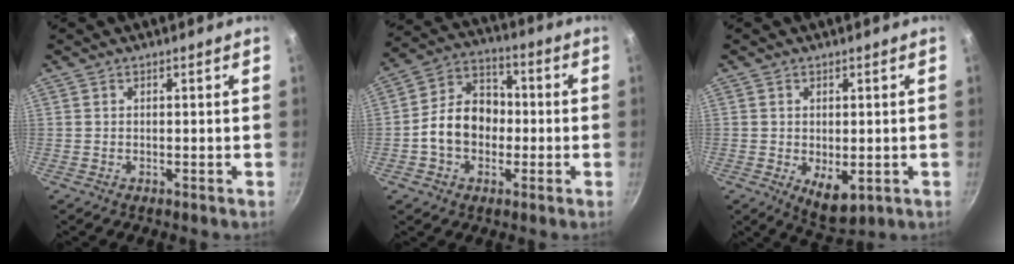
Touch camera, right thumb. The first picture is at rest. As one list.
[{"total": 12.0, "force": [-1.6, 9.2, 7.5], "torque": [-0.090, 0.036, -0.042]}, {"total": 5.9, "force": [-1.0, 3.5, 4.7], "torque": [-0.059, -0.013, -0.004]}]